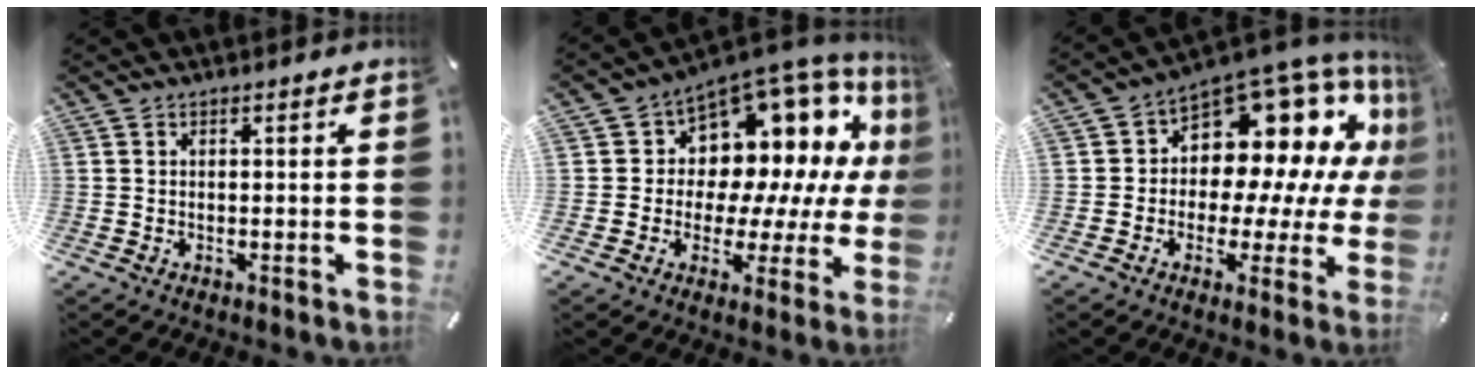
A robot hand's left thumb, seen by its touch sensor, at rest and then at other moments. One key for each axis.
{"total": 11.6, "fx": 6.7, "fy": 8.2, "fz": 4.6, "tx": -0.060, "ty": -0.097, "tz": 0.116}
{"total": 14.7, "fx": 7.0, "fy": 9.4, "fz": 8.9, "tx": -0.122, "ty": -0.077, "tz": 0.117}